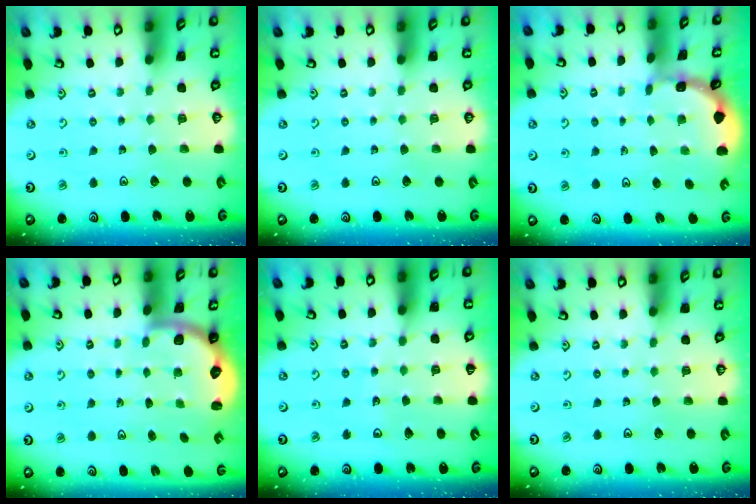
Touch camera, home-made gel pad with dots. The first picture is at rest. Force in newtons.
{"total": 0.0}
{"total": 1.3, "press": 1.3, "slide": 0.1}
{"total": 2.5, "press": 2.1, "slide": 1.4}
{"total": 2.5, "press": 2.5, "slide": 0.2}
{"total": 0.0}